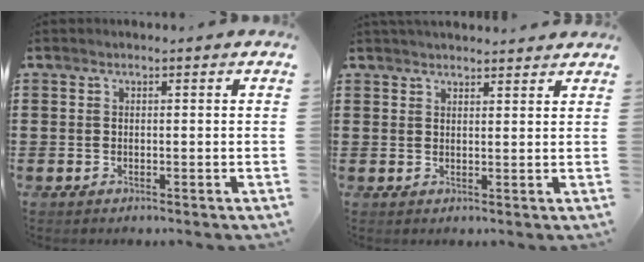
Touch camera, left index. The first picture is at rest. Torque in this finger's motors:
{"motor_torque": [1.39, -0.75, 0.27, 0.06]}